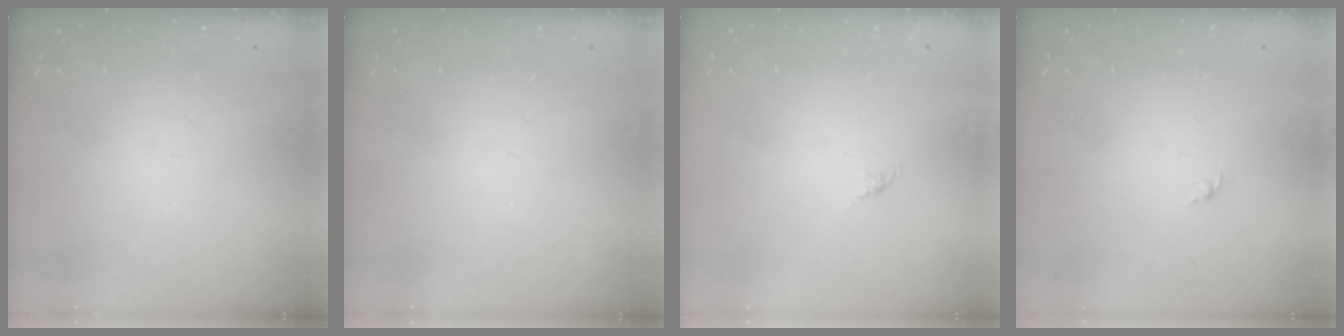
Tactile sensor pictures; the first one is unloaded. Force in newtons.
{"total": 0.0}
{"total": 0.0}
{"total": 1.6, "press": 1.5, "slide": 0.6}